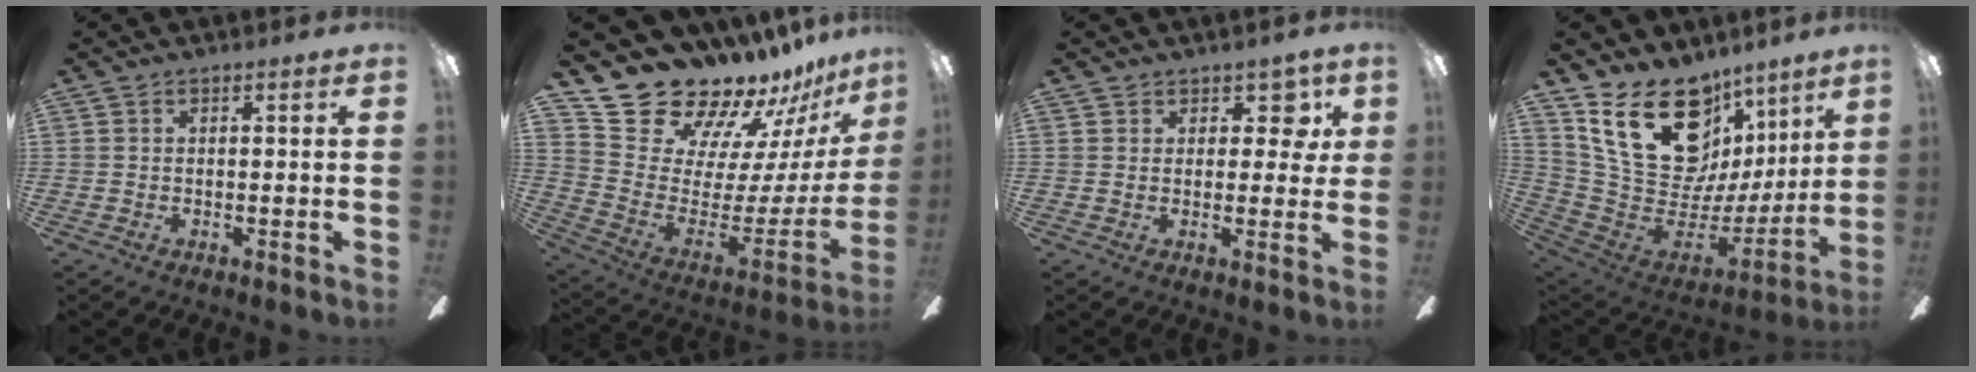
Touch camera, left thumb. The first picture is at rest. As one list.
[{"total": 19.9, "force": [18.0, 7.3, 4.2], "torque": [-0.081, -0.160, 0.337]}, {"total": 5.5, "force": [3.1, 3.9, 2.4], "torque": [-0.021, -0.010, 0.053]}, {"total": 26.5, "force": [13.8, 16.1, 15.9], "torque": [-0.283, -0.078, 0.269]}]